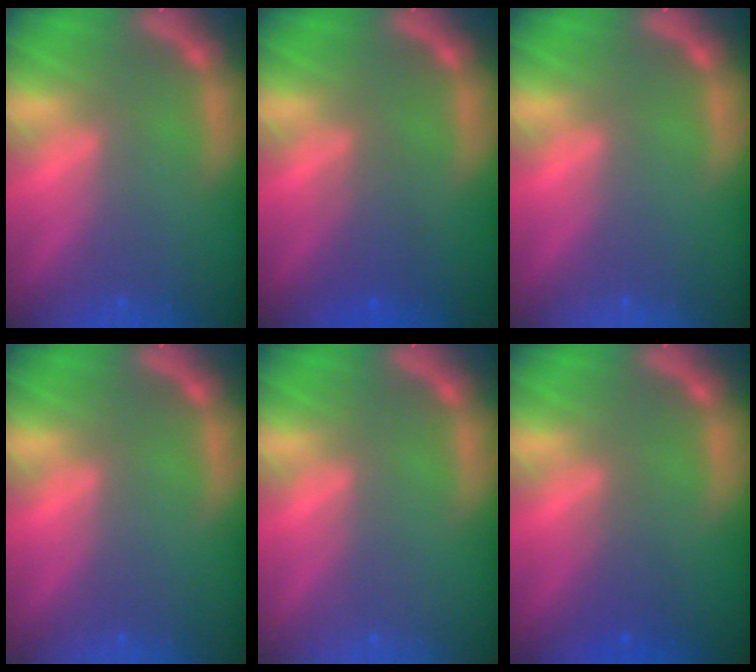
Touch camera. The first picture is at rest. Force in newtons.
{"total": 2.5}
{"total": 0.0}
{"total": 0.0}
{"total": 0.0}
{"total": 2.0}